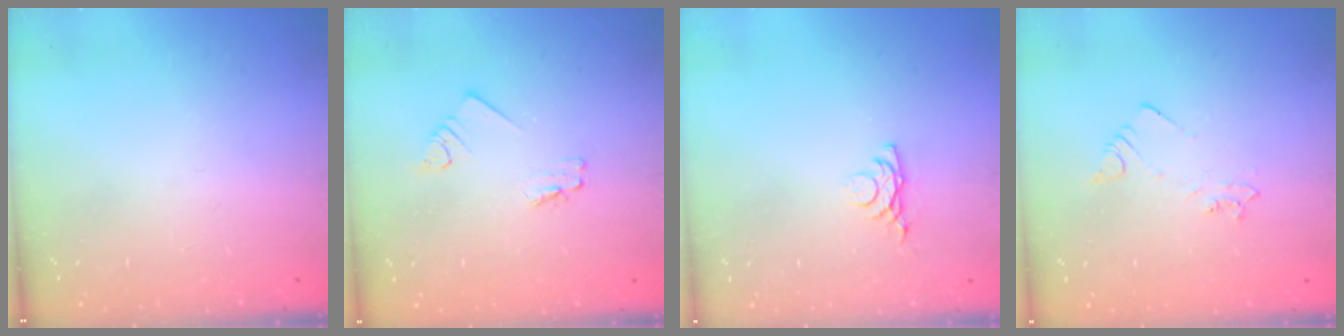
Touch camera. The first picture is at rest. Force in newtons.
{"total": 1.7, "press": 1.7, "slide": 0.3}
{"total": 4.3, "press": 4.2, "slide": 0.8}
{"total": 2.5, "press": 2.5, "slide": 0.3}